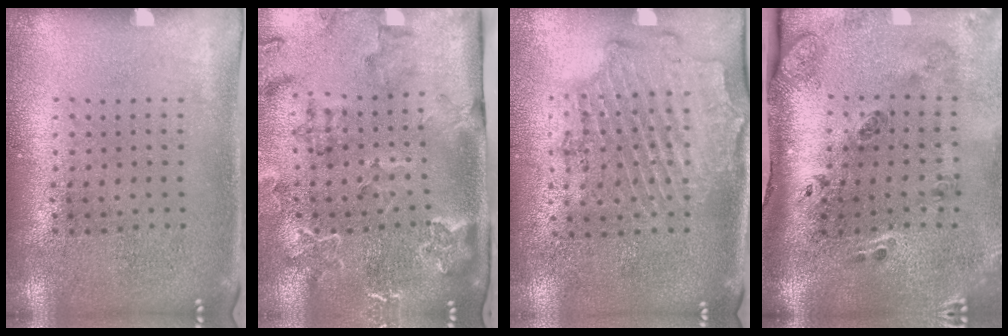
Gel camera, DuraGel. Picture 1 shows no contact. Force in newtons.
{"total": 2.3, "press": 2.3, "slide": 0.2}
{"total": 1.8, "press": 1.6, "slide": 0.7}
{"total": 3.2, "press": 1.9, "slide": 2.6}